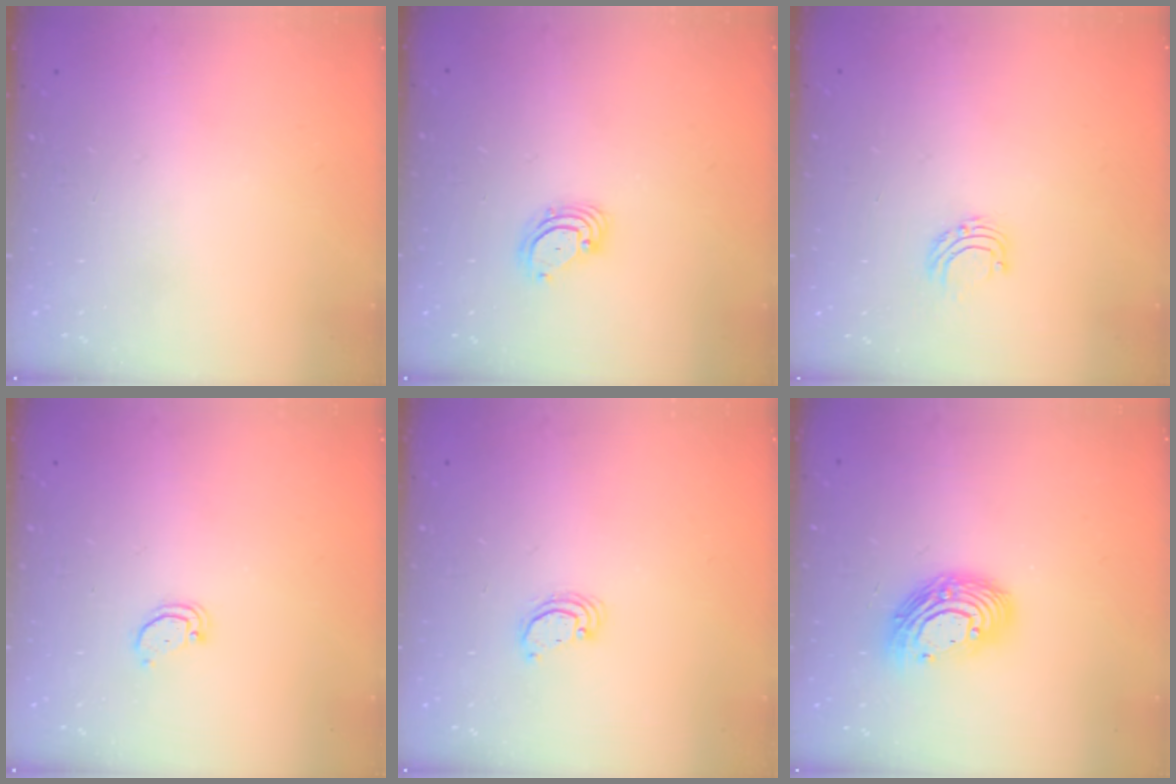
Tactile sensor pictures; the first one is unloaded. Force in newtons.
{"total": 3.2, "press": 3.2, "slide": 0.1}
{"total": 5.2, "press": 5.1, "slide": 0.5}
{"total": 2.1, "press": 2.1, "slide": 0.2}
{"total": 2.7, "press": 2.7, "slide": 0.2}
{"total": 12.6, "press": 12.6, "slide": 1.2}